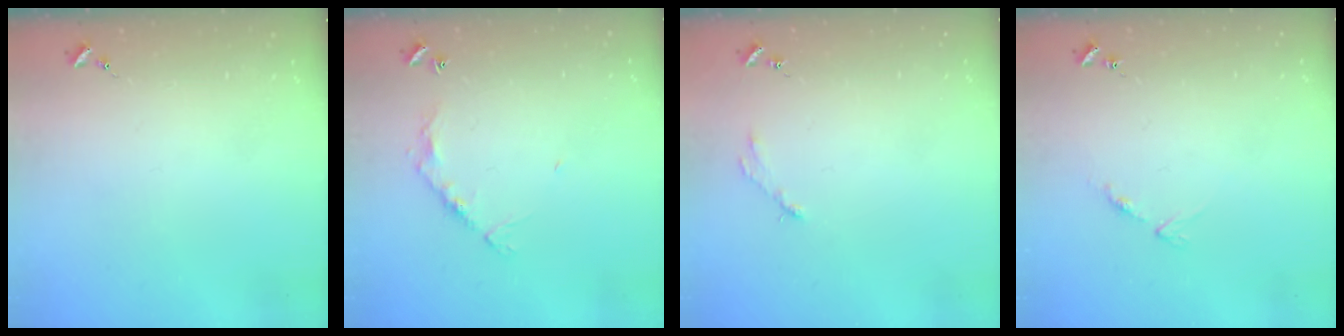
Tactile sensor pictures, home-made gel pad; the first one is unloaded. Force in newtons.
{"total": 8.1, "press": 8.1, "slide": 0.7}
{"total": 2.8, "press": 2.8, "slide": 0.4}
{"total": 7.8, "press": 7.8, "slide": 0.6}